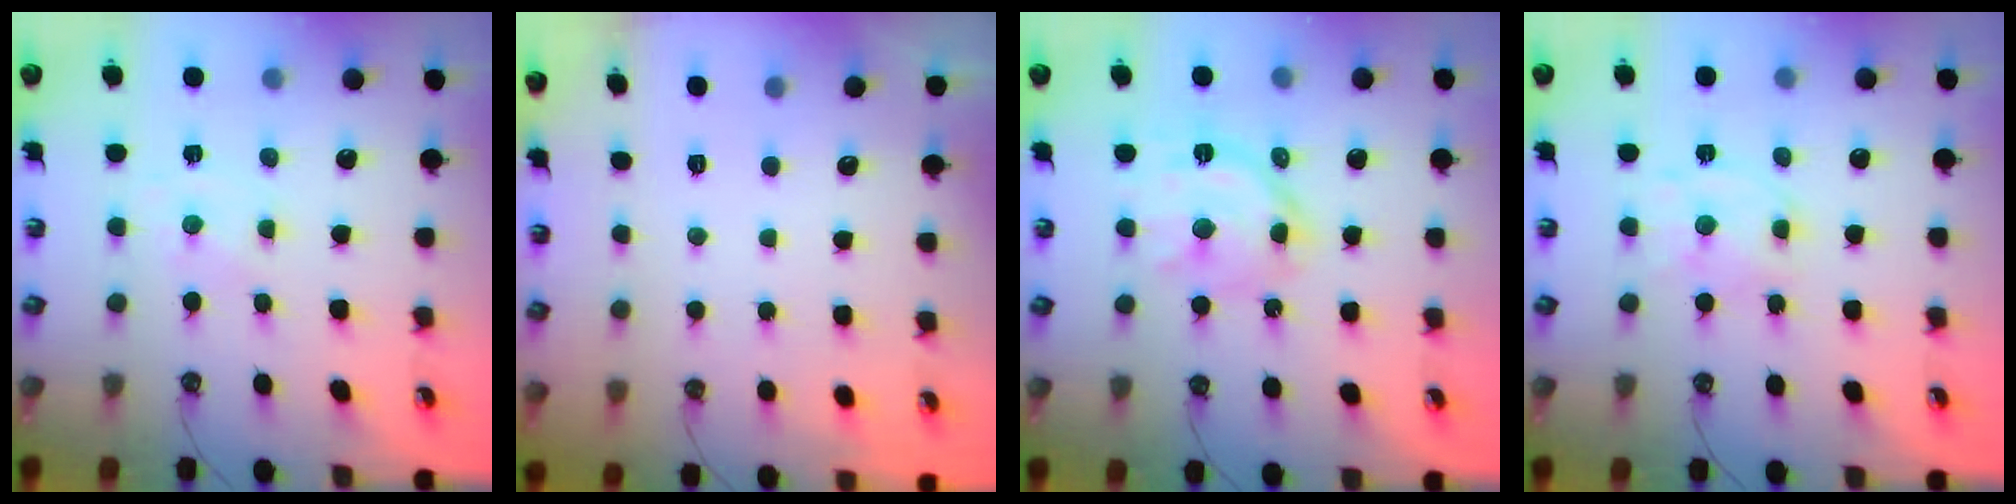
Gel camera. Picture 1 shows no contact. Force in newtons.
{"total": 0.0}
{"total": 14.7, "press": 14.6, "slide": 1.3}
{"total": 6.8, "press": 6.8, "slide": 0.4}